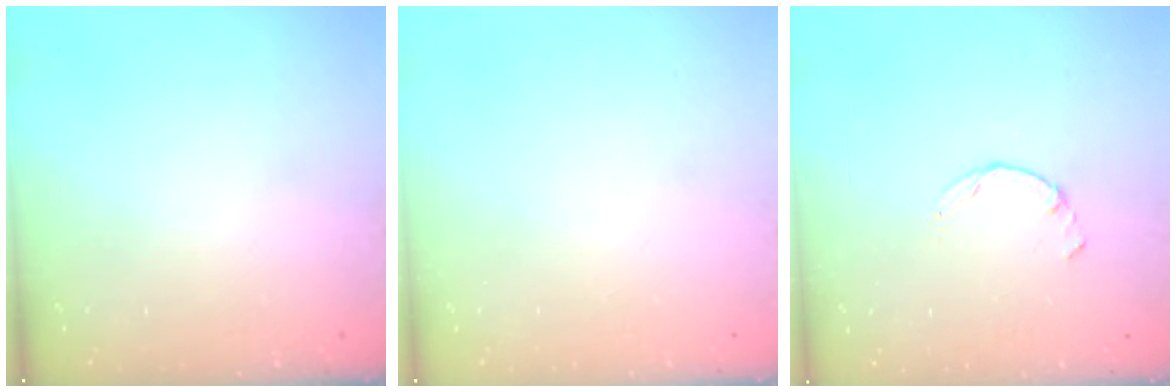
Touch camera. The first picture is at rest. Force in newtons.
{"total": 0.0}
{"total": 0.0}